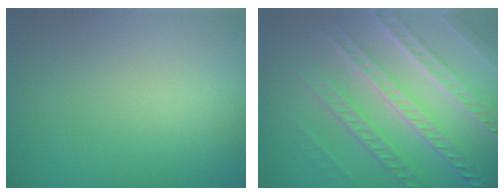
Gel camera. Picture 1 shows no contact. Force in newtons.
{"total": 8.2, "press": 5.8, "slide": 5.8}